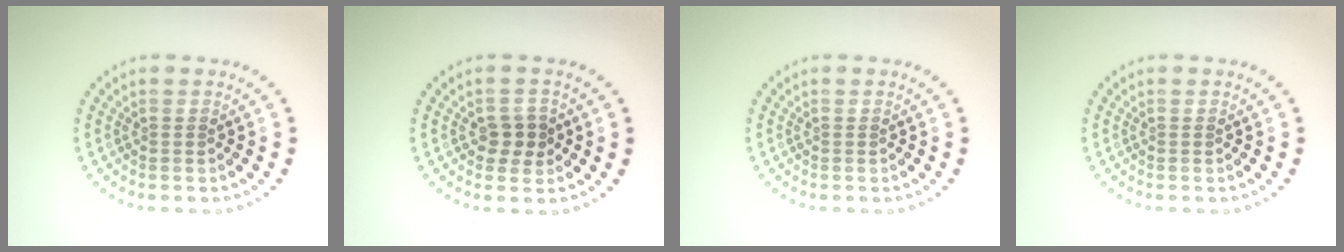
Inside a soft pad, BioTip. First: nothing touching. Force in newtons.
{"total": 2.2, "press": 2.1, "slide": 0.4}
{"total": 0.0}
{"total": 0.0}